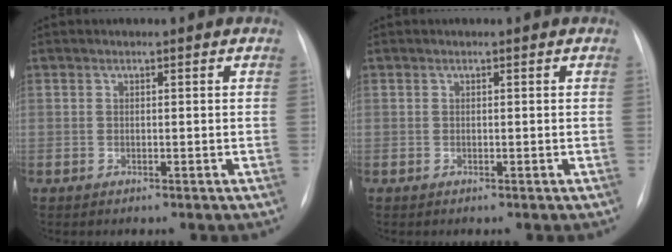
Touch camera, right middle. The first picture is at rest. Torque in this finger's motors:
{"motor_torque": [0.00, 0.00, 0.00, 0.00]}